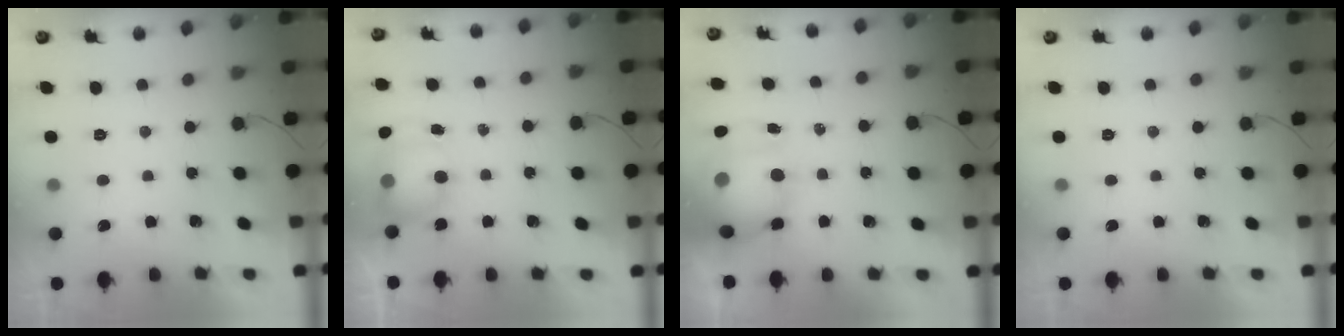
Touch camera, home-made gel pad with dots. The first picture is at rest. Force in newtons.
{"total": 7.2, "press": 7.1, "slide": 1.3}
{"total": 16.3, "press": 14.2, "slide": 8.1}
{"total": 0.0}